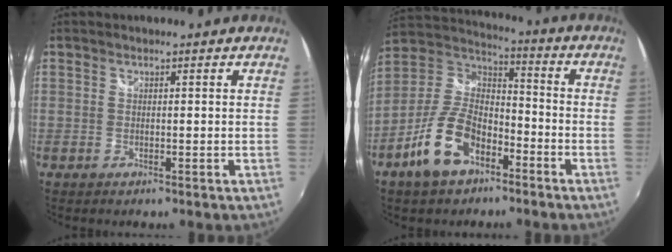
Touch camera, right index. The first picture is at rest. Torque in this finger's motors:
{"motor_torque": [1.12, -1.02, 0.69, 0.14]}